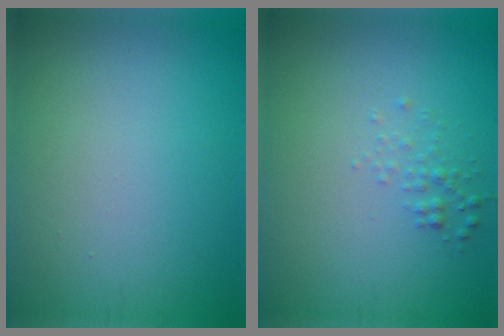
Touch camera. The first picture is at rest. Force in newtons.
{"total": 1.1, "press": 1.1, "slide": 0.0}